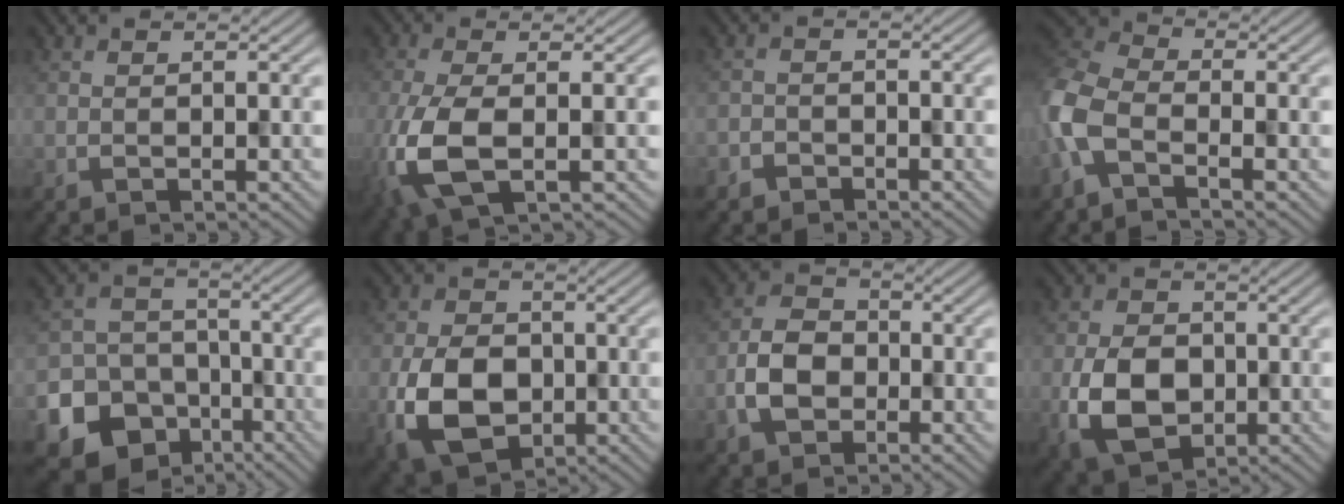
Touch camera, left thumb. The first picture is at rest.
{"total": 7.9, "force": [-1.9, 3.3, 6.9], "torque": [-0.174, -0.021, -0.035]}
{"total": 1.7, "force": [-1.4, 0.9, -0.4], "torque": [0.014, 0.003, -0.028]}
{"total": 6.7, "force": [-3.4, 3.5, 4.6], "torque": [-0.120, -0.002, -0.088]}
{"total": 15.2, "force": [-8.4, 12.2, 3.6], "torque": [-0.102, -0.065, -0.135]}
{"total": 9.2, "force": [-2.5, 6.6, 5.9], "torque": [-0.133, -0.019, -0.051]}
{"total": 5.2, "force": [-1.9, 3.9, 2.9], "torque": [-0.060, 0.003, -0.043]}
{"total": 7.8, "force": [-1.9, 5.7, 5.0], "torque": [-0.104, -0.014, -0.038]}